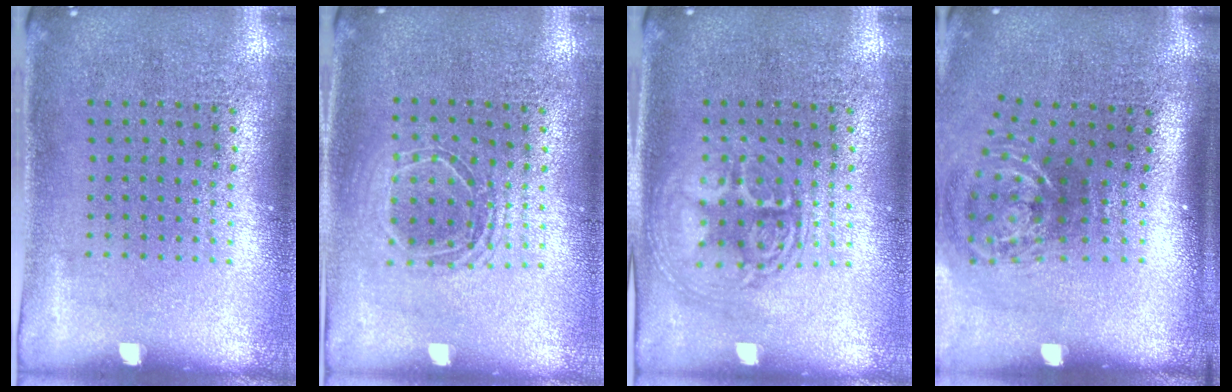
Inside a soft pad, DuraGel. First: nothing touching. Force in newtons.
{"total": 1.5, "press": 1.3, "slide": 0.7}
{"total": 2.9, "press": 2.9, "slide": 0.4}
{"total": 2.0, "press": 1.3, "slide": 1.6}